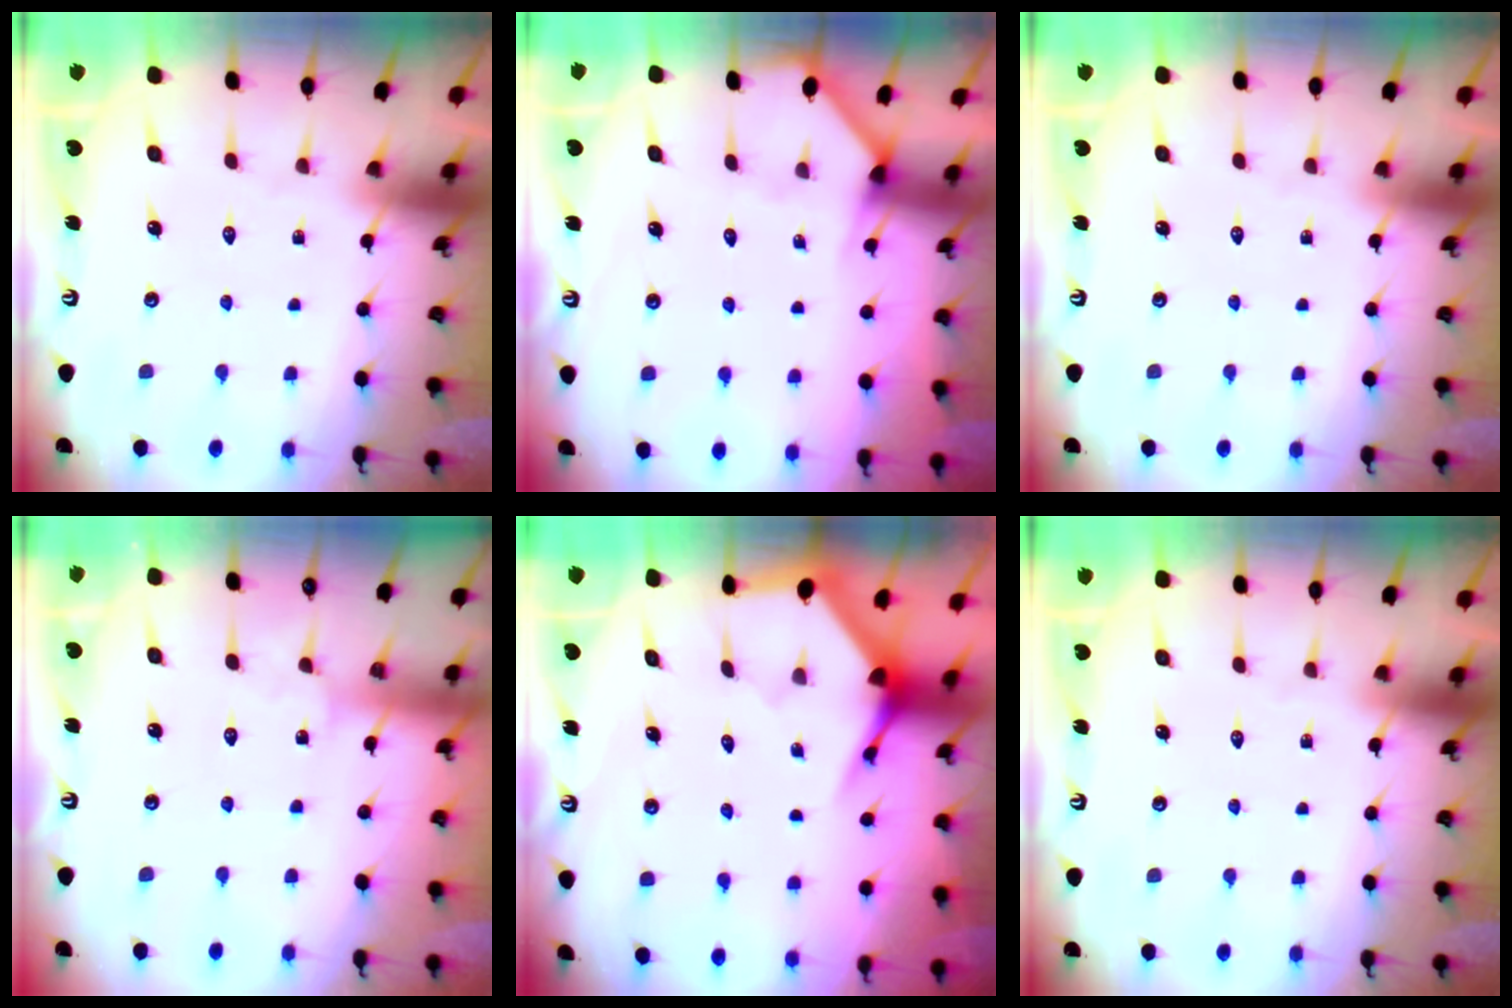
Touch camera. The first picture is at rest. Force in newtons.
{"total": 2.3, "press": 2.3, "slide": 0.1}
{"total": 0.0}
{"total": 2.0, "press": 2.0, "slide": 0.2}
{"total": 3.8, "press": 3.7, "slide": 0.4}
{"total": 0.0}